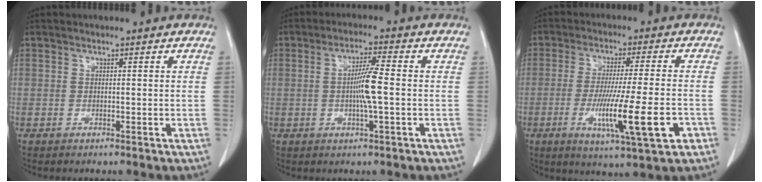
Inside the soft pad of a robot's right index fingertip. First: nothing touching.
{"total": 5.8, "force": [-0.4, -0.1, 5.8], "torque": [-0.109, -0.001, -0.011]}
{"total": 12.9, "force": [-4.4, 0.2, 12.1], "torque": [-0.206, -0.028, -0.068]}